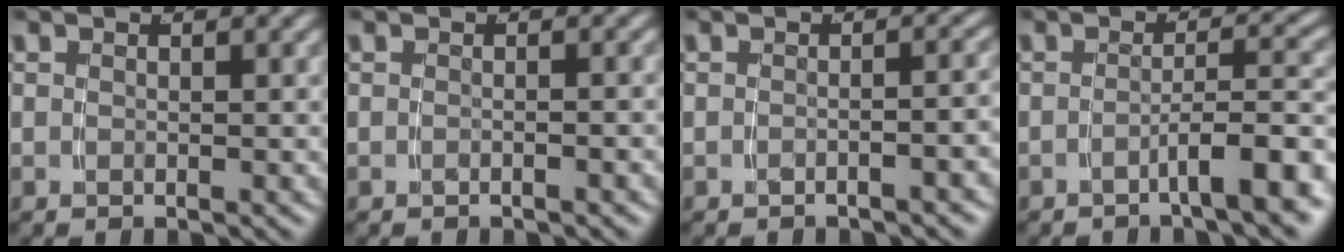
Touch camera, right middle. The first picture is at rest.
{"total": 0.8, "force": [-0.6, -0.5, 0.1], "torque": [-0.002, 0.006, -0.012]}
{"total": 1.7, "force": [-1.3, -0.5, 0.9], "torque": [-0.007, 0.008, -0.022]}
{"total": 4.6, "force": [-2.9, 0.3, 3.6], "torque": [-0.045, 0.001, -0.044]}